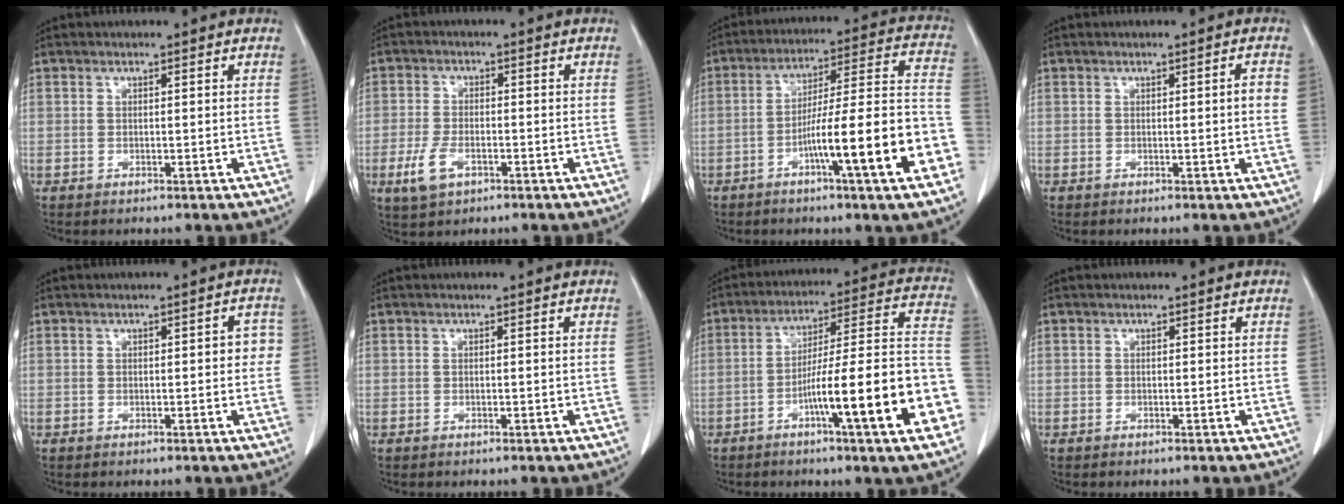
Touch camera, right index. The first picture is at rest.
{"total": 5.1, "force": [-2.3, 2.7, 3.6], "torque": [-0.082, -0.005, -0.040]}
{"total": 17.7, "force": [-6.9, 0.2, 16.4], "torque": [-0.212, 0.018, -0.101]}
{"total": 2.1, "force": [0.3, 0.6, 2.0], "torque": [-0.021, 0.004, 0.004]}
{"total": 2.4, "force": [0.1, 1.1, 2.1], "torque": [-0.015, 0.012, -0.001]}
{"total": 0.0}
{"total": 19.7, "force": [-7.4, 0.8, 18.2], "torque": [-0.214, 0.018, -0.108]}
{"total": 0.0}